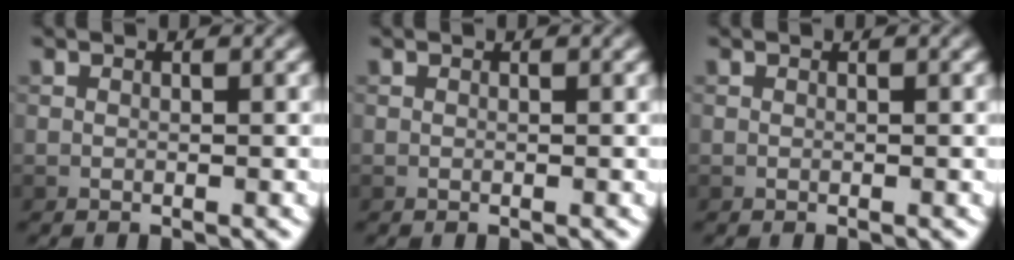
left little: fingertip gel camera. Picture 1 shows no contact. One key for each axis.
{"total": 0.0}
{"total": 0.0}